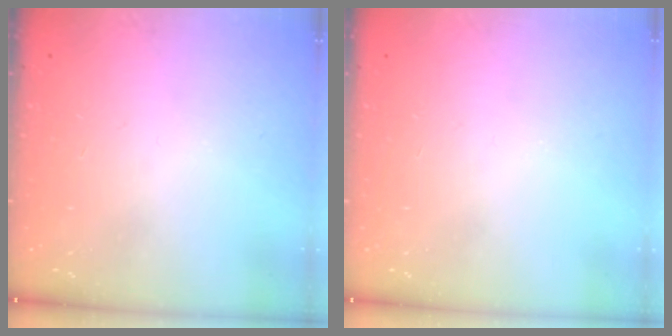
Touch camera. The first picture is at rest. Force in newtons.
{"total": 0.0}